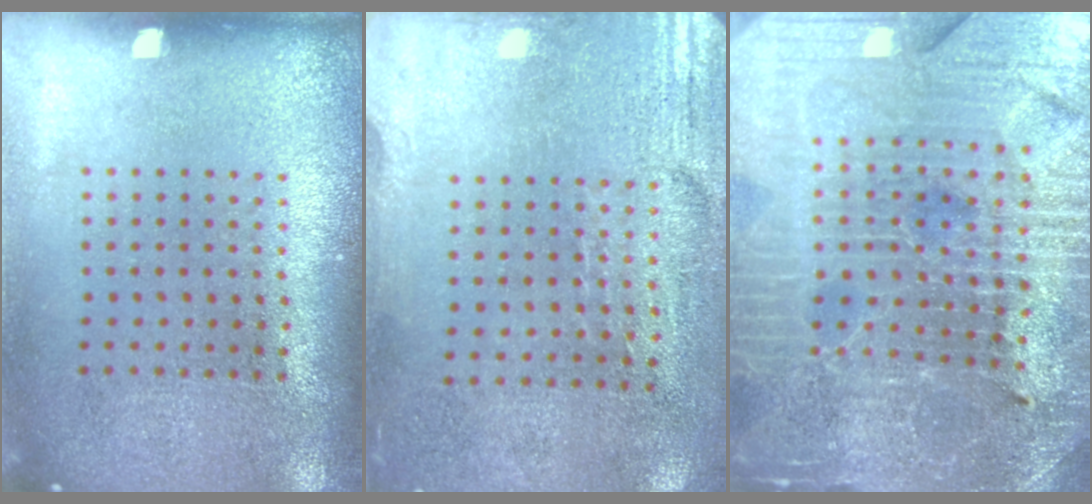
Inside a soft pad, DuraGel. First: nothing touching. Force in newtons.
{"total": 3.0, "press": 2.5, "slide": 1.6}
{"total": 4.8, "press": 4.5, "slide": 1.6}